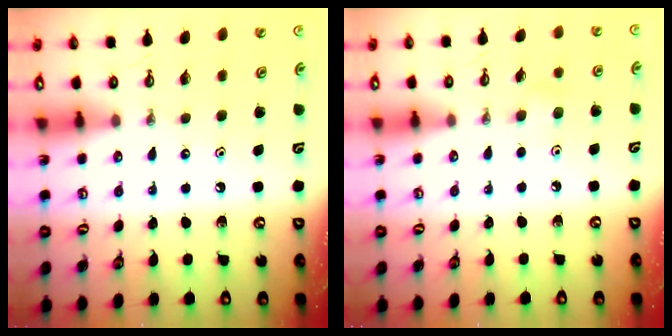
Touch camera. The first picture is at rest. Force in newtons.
{"total": 5.4, "press": 4.9, "slide": 2.2}